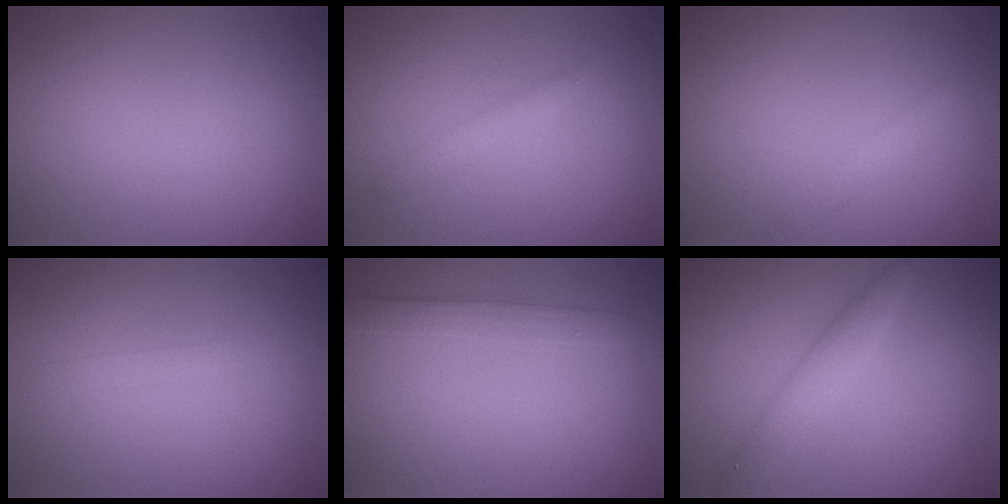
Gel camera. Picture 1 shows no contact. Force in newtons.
{"total": 1.3, "press": 1.3, "slide": 0.0}
{"total": 1.3, "press": 1.3, "slide": 0.1}
{"total": 0.8, "press": 0.8, "slide": 0.1}
{"total": 2.7, "press": 2.7, "slide": 0.1}
{"total": 2.8, "press": 2.8, "slide": 0.0}